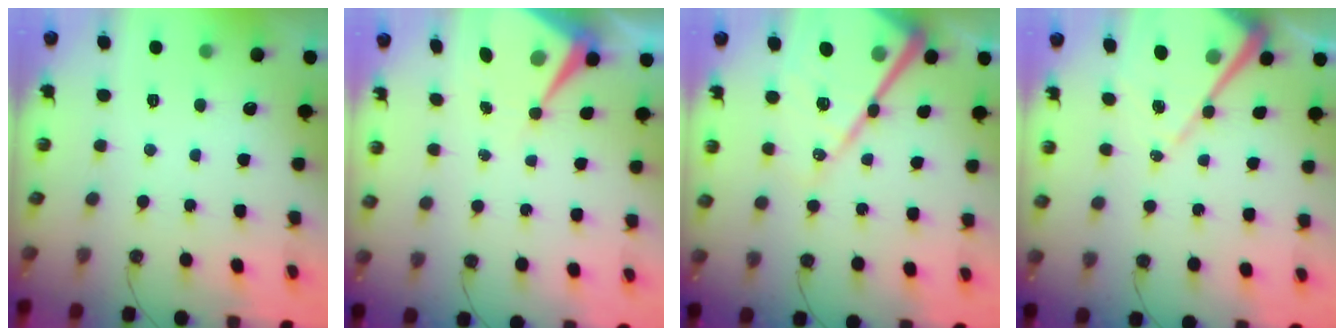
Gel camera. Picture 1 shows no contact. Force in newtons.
{"total": 8.1, "press": 8.1, "slide": 0.2}
{"total": 22.3, "press": 22.2, "slide": 2.4}
{"total": 11.7, "press": 11.6, "slide": 1.1}